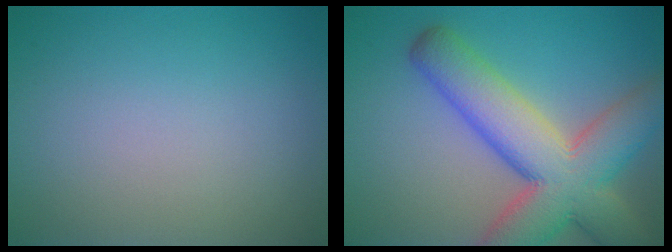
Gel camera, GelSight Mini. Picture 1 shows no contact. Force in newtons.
{"total": 10.8, "press": 10.8, "slide": 0.6}